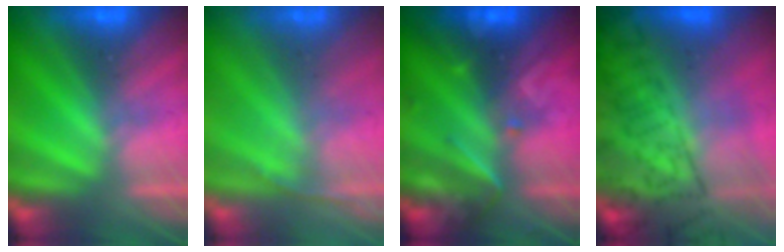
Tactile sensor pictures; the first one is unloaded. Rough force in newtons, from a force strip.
{"total": 1.2}
{"total": 2.7}
{"total": 7.4}